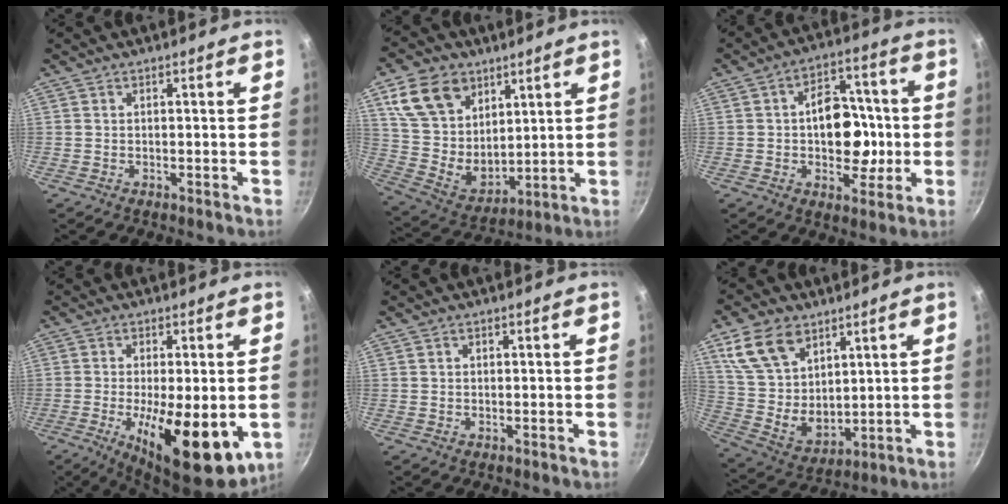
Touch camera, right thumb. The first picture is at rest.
{"total": 16.7, "force": [8.2, 11.8, 8.5], "torque": [-0.125, -0.034, 0.168]}
{"total": 13.5, "force": [-0.7, 8.9, 10.2], "torque": [-0.102, 0.029, -0.008]}
{"total": 17.5, "force": [-4.7, 6.3, 15.6], "torque": [-0.219, -0.025, -0.051]}
{"total": 0.6, "force": [0.2, 0.5, 0.3], "torque": [0.000, 0.000, 0.003]}
{"total": 14.8, "force": [7.8, 9.5, 8.2], "torque": [-0.126, -0.037, 0.168]}